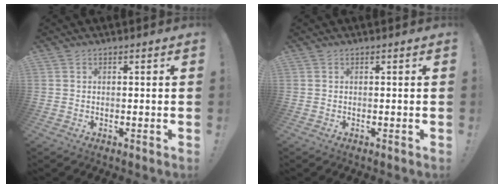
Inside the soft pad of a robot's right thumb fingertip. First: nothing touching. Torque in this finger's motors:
{"motor_torque": [0.00, 0.00, 0.00, 0.00, 0.00]}